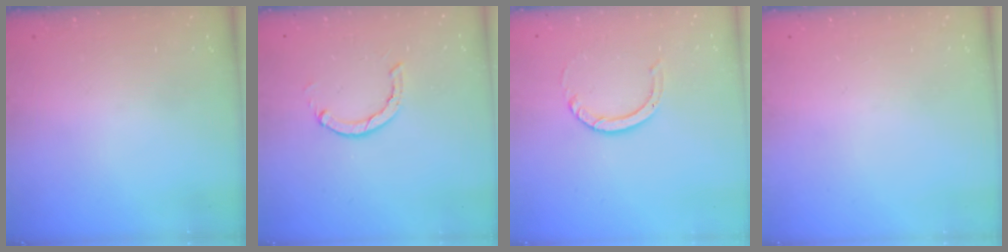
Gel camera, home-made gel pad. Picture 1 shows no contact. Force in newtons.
{"total": 2.8, "press": 2.7, "slide": 0.4}
{"total": 4.0, "press": 4.0, "slide": 0.3}
{"total": 0.0}